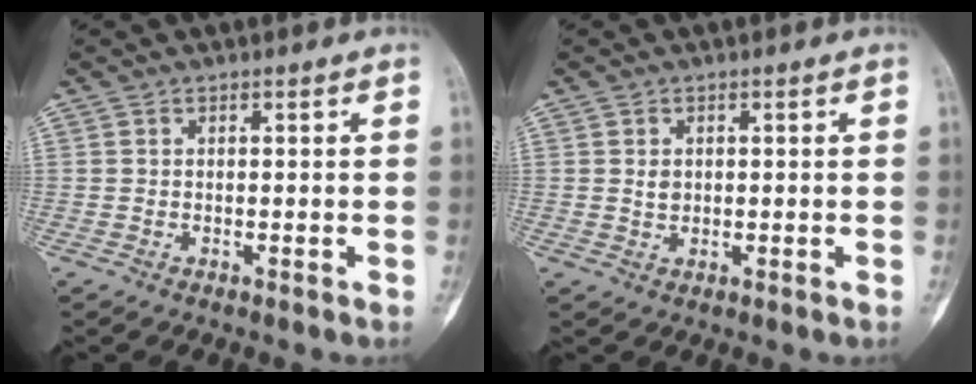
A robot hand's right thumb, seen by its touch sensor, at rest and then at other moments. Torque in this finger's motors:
{"motor_torque": [0.08, 0.23, 0.28, -0.25, 0.00]}